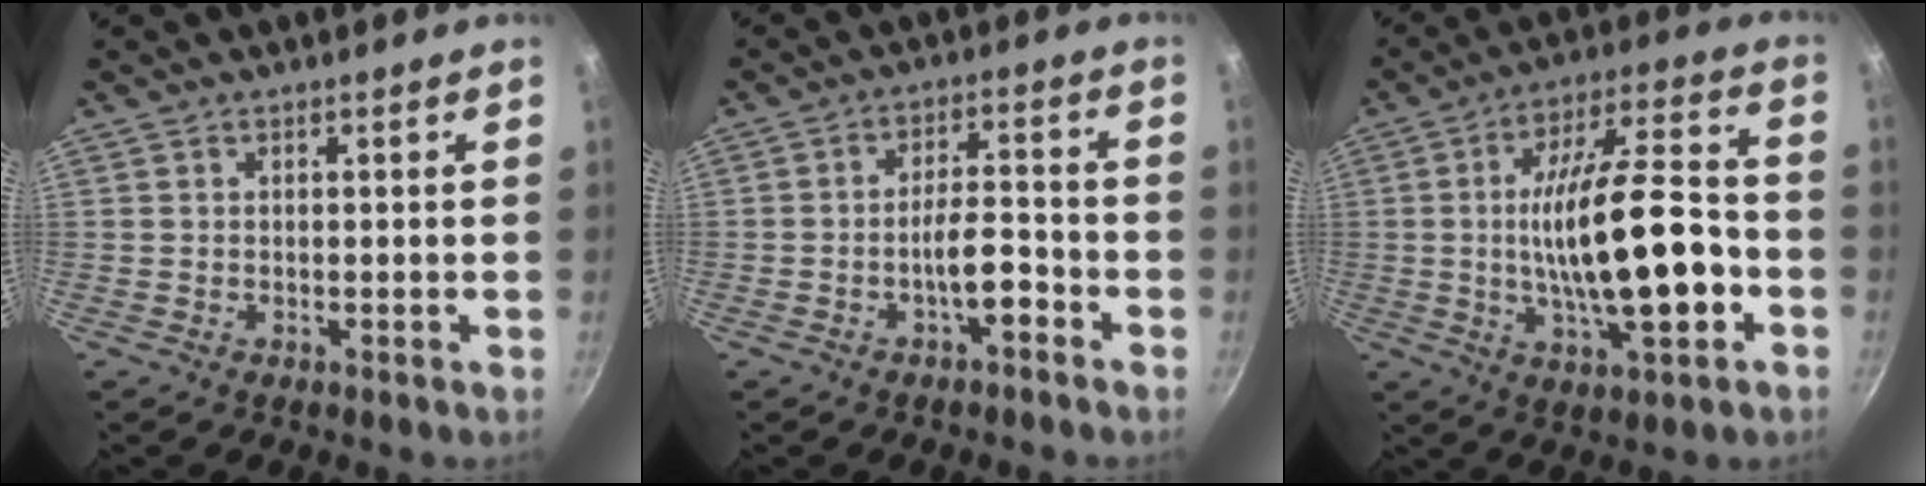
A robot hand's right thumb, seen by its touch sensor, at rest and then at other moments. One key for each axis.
{"total": 6.2, "fx": -3.2, "fy": 2.0, "fz": 4.9, "tx": -0.074, "ty": 0.035, "tz": -0.050}
{"total": 20.1, "fx": -3.5, "fy": 7.1, "fz": 18.5, "tx": -0.290, "ty": 0.039, "tz": -0.052}